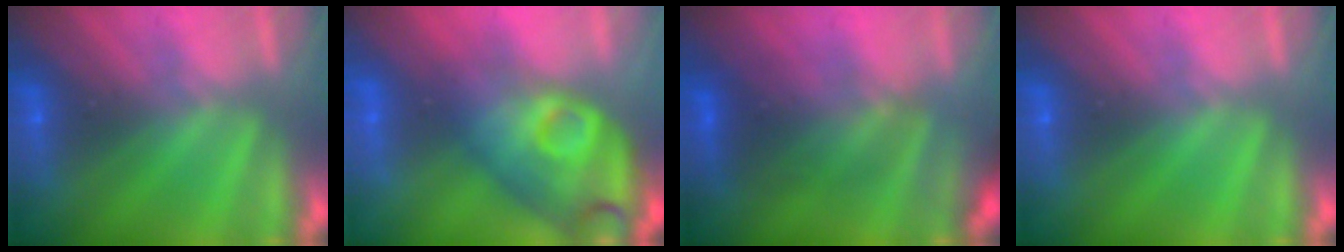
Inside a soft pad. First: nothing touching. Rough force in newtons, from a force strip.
{"total": 4.6}
{"total": 2.4}
{"total": 0.0}